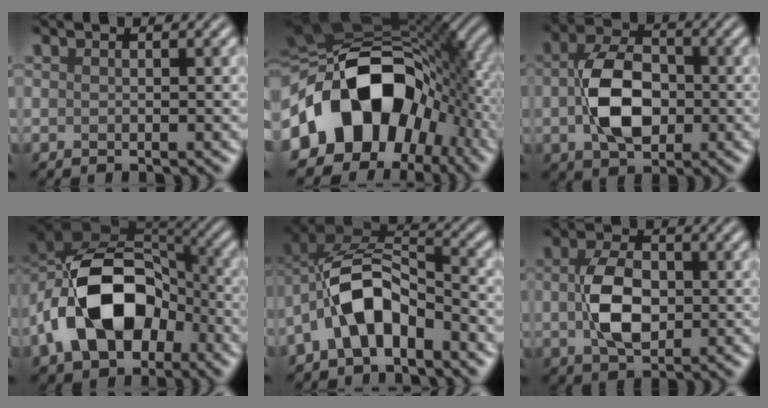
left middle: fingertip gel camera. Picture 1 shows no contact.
{"total": 15.8, "force": [-3.3, 11.0, 10.9], "torque": [-0.179, 0.000, -0.065]}
{"total": 6.6, "force": [-0.4, 4.3, 5.0], "torque": [-0.105, 0.002, -0.007]}
{"total": 12.7, "force": [-4.0, 8.2, 8.9], "torque": [-0.171, 0.002, -0.074]}
{"total": 7.2, "force": [-3.3, 3.7, 5.2], "torque": [-0.097, 0.016, -0.068]}
{"total": 5.3, "force": [0.0, 3.3, 4.1], "torque": [-0.085, 0.003, 0.002]}